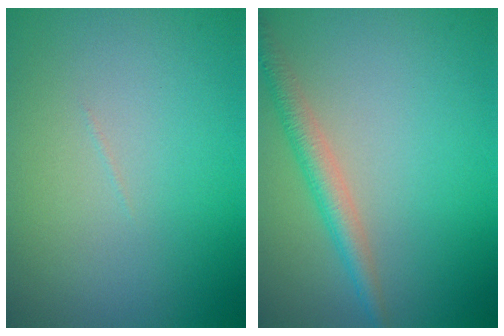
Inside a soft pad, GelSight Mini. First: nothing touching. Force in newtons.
{"total": 2.9, "press": 2.9, "slide": 0.1}